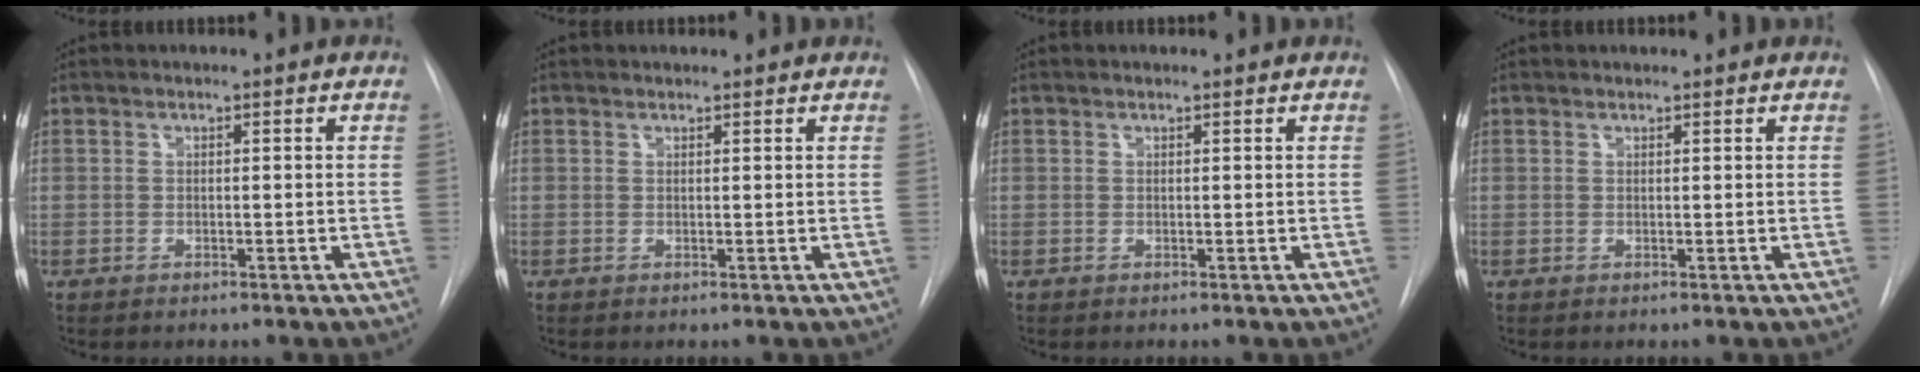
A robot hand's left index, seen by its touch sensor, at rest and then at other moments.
{"total": 2.3, "force": [2.1, 0.7, 0.3], "torque": [-0.006, 0.018, 0.024]}
{"total": 1.0, "force": [1.0, 0.2, 0.1], "torque": [-0.010, 0.009, 0.012]}
{"total": 1.8, "force": [1.7, 0.5, 0.2], "torque": [-0.009, 0.016, 0.021]}